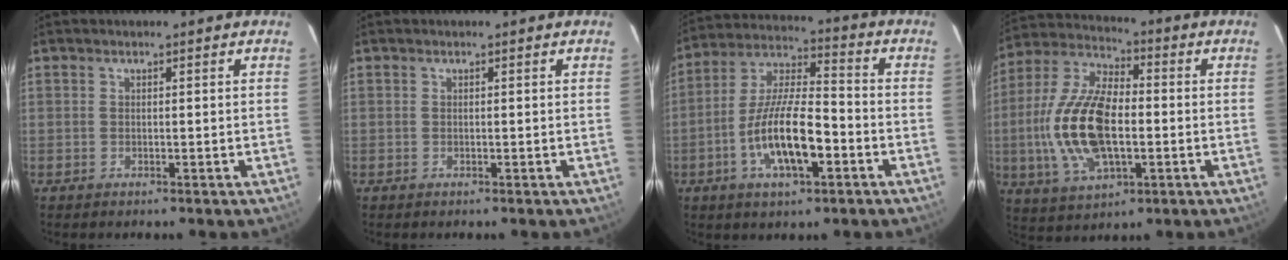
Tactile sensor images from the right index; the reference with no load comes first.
{"total": 0.0}
{"total": 14.0, "force": [-5.1, 4.4, 12.3], "torque": [-0.245, 0.000, -0.091]}
{"total": 18.0, "force": [-2.2, 8.8, 15.6], "torque": [-0.328, 0.005, -0.039]}